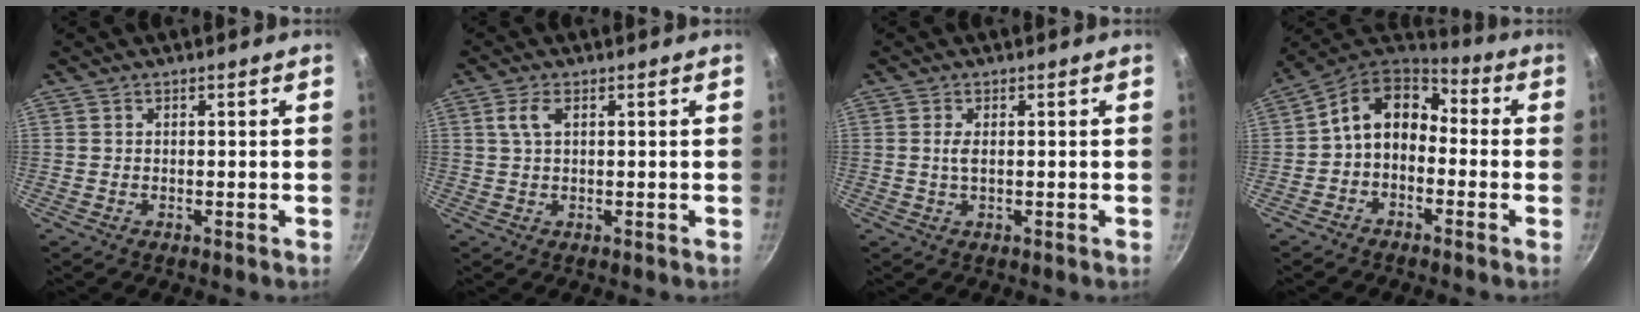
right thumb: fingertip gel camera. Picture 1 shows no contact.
{"total": 3.1, "force": [1.1, 1.3, 2.6], "torque": [-0.064, 0.008, 0.024]}
{"total": 1.8, "force": [0.2, 0.7, 1.6], "torque": [-0.040, 0.000, 0.007]}
{"total": 11.4, "force": [-1.2, 8.3, 7.7], "torque": [-0.099, 0.053, -0.039]}